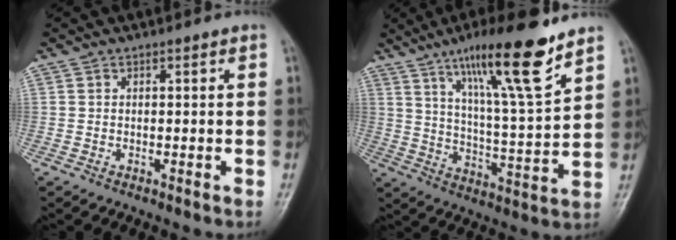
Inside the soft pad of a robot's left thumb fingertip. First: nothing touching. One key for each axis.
{"total": 17.4, "fx": 11.3, "fy": 2.0, "fz": 13.1, "tx": -0.205, "ty": -0.058, "tz": 0.189}